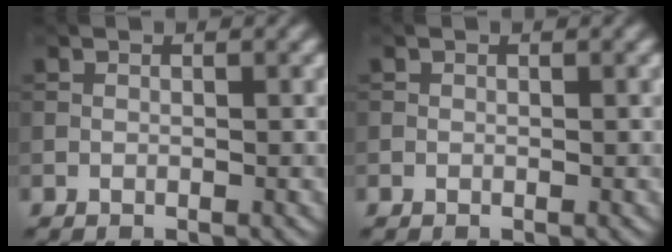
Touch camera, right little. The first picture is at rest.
{"total": 0.0}